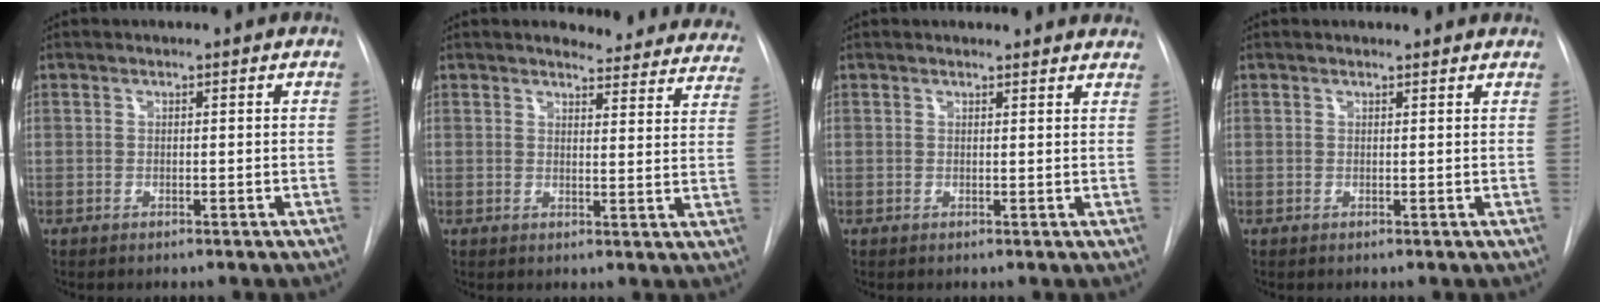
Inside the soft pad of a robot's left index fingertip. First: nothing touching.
{"total": 16.7, "force": [15.9, 4.0, 3.4], "torque": [-0.005, -0.063, 0.153]}
{"total": 8.9, "force": [8.5, 1.9, 1.8], "torque": [0.003, 0.002, 0.071]}
{"total": 3.5, "force": [3.4, 0.6, 0.8], "torque": [-0.012, 0.008, 0.028]}